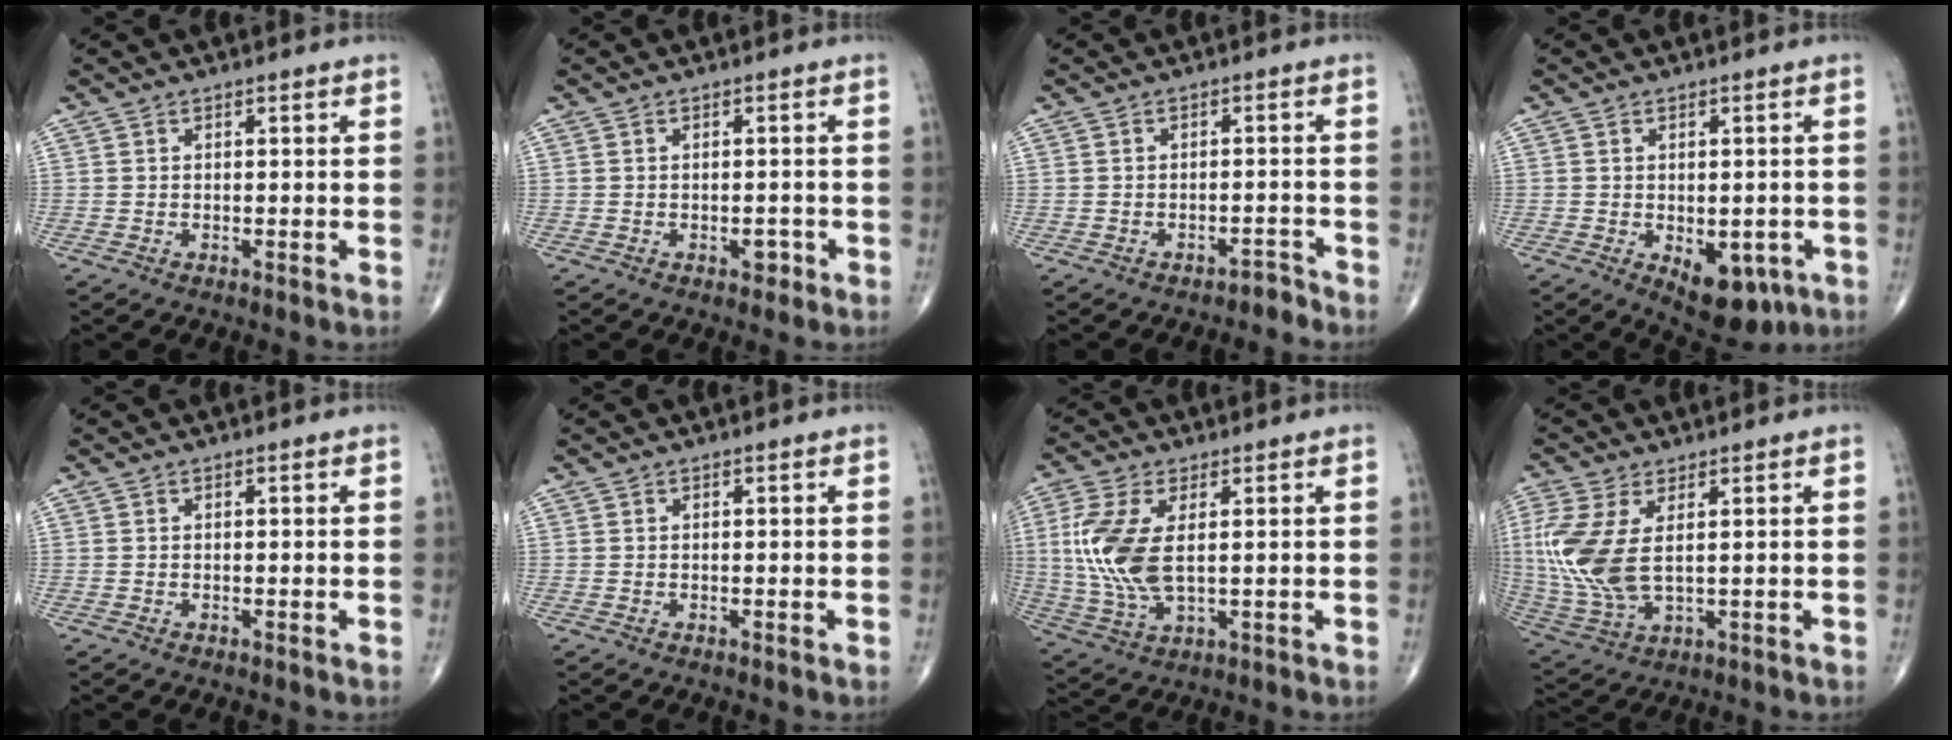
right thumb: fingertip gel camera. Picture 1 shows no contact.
{"total": 1.9, "force": [-0.9, 1.2, 1.3], "torque": [-0.009, 0.003, -0.011]}
{"total": 2.0, "force": [-1.8, 0.8, 0.0], "torque": [0.005, 0.019, -0.023]}
{"total": 9.7, "force": [-3.6, 5.4, 7.2], "torque": [-0.073, 0.002, -0.036]}
{"total": 0.0}
{"total": 0.0}
{"total": 12.1, "force": [1.5, 5.8, 10.6], "torque": [-0.250, -0.010, 0.037]}
{"total": 12.7, "force": [1.9, 6.3, 10.9], "torque": [-0.271, -0.012, 0.052]}